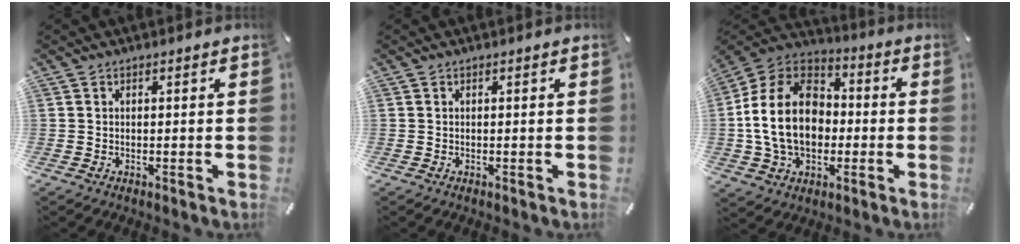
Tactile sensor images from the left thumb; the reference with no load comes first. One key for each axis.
{"total": 0.0}
{"total": 17.7, "fx": -1.8, "fy": 13.6, "fz": 11.2, "tx": -0.260, "ty": 0.020, "tz": -0.035}